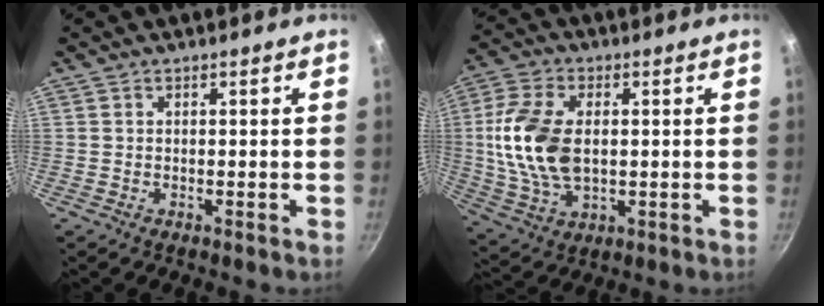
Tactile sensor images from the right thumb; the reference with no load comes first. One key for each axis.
{"total": 14.9, "fx": 0.9, "fy": 9.1, "fz": 11.8, "tx": -0.223, "ty": 0.000, "tz": 0.018}